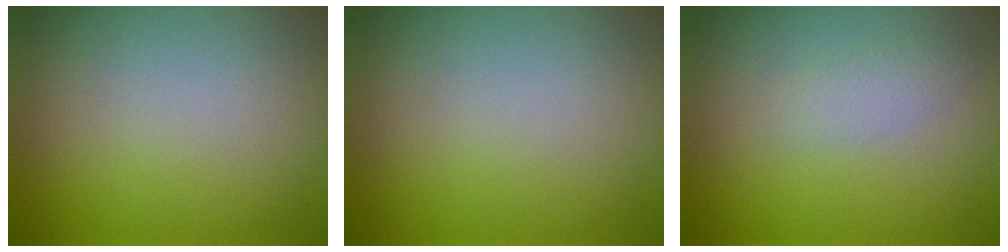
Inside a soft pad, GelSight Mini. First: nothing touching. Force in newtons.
{"total": 0.0}
{"total": 1.3, "press": 1.3, "slide": 0.1}